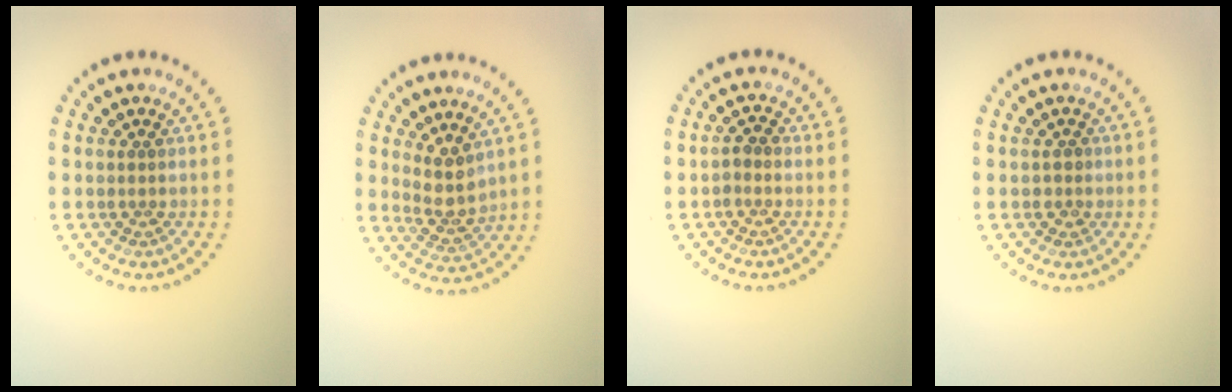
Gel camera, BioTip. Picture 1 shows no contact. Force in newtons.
{"total": 2.9, "press": 2.4, "slide": 1.7}
{"total": 1.1, "press": 1.0, "slide": 0.5}
{"total": 0.9, "press": 0.8, "slide": 0.4}